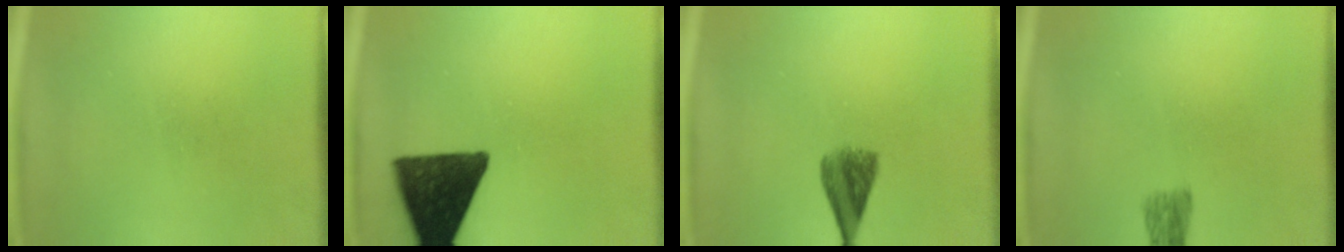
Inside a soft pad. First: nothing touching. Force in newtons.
{"total": 14.9}
{"total": 5.0}
{"total": 2.5}